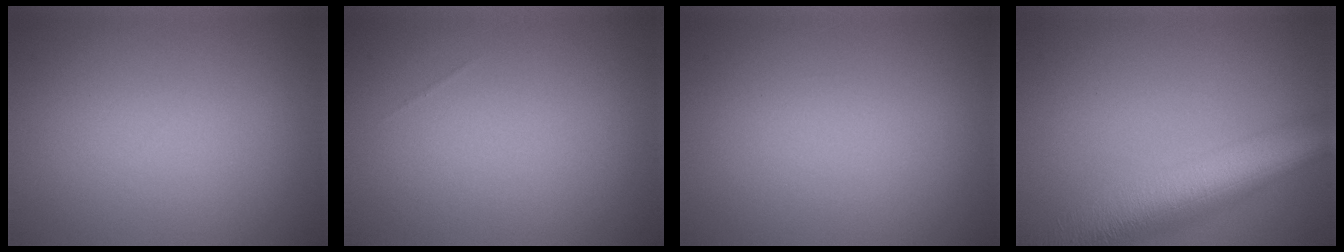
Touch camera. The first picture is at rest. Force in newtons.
{"total": 0.0}
{"total": 0.0}
{"total": 11.0, "press": 10.9, "slide": 0.9}